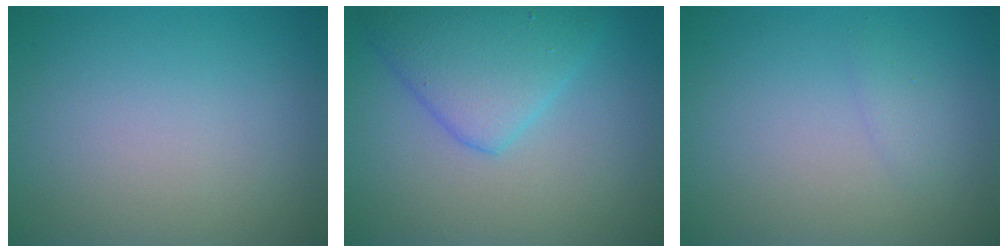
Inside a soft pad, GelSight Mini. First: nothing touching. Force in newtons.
{"total": 5.0, "press": 5.0, "slide": 0.2}
{"total": 0.9, "press": 0.9, "slide": 0.1}